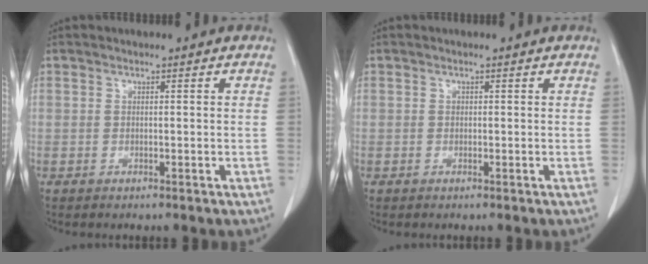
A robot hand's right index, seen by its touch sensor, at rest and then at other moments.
{"total": 0.0}